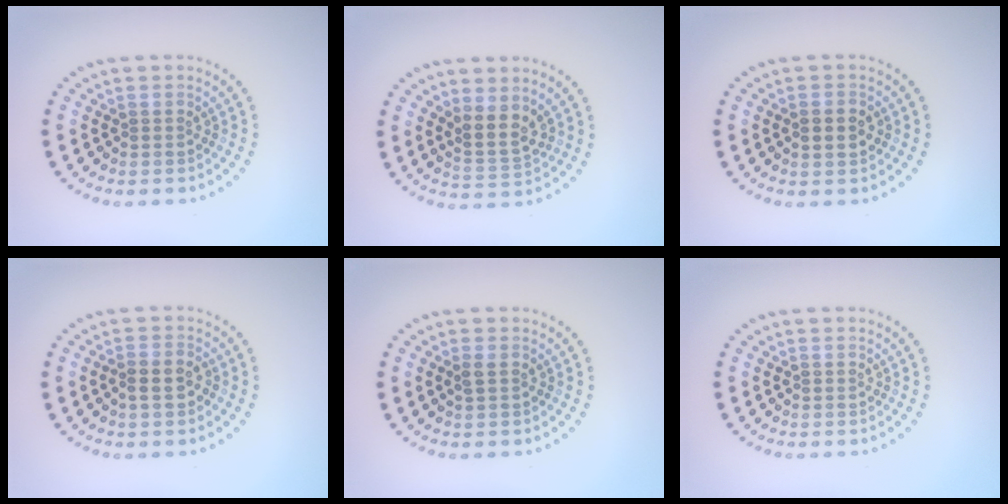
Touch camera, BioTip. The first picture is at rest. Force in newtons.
{"total": 2.7, "press": 2.0, "slide": 1.8}
{"total": 2.6, "press": 2.6, "slide": 0.1}
{"total": 2.1, "press": 2.0, "slide": 0.6}
{"total": 0.8, "press": 0.8, "slide": 0.2}
{"total": 0.0}